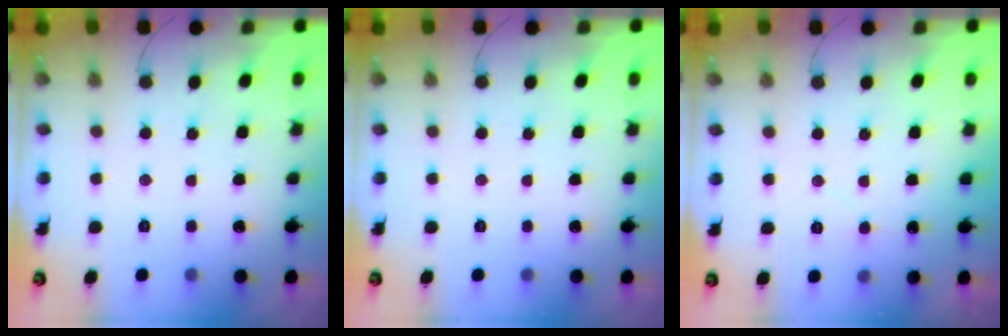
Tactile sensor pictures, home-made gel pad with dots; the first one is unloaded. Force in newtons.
{"total": 0.0}
{"total": 4.6, "press": 4.6, "slide": 0.2}